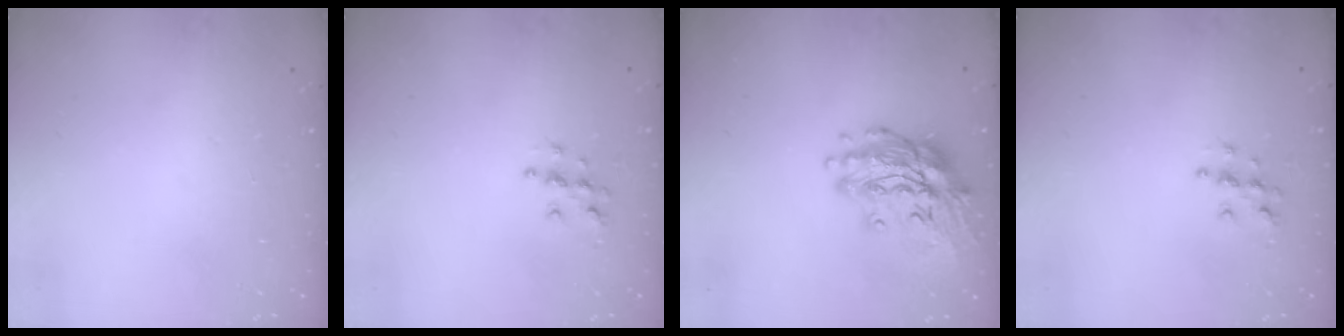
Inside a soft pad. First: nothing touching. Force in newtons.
{"total": 5.6, "press": 5.6, "slide": 0.2}
{"total": 16.9, "press": 16.6, "slide": 3.1}
{"total": 5.6, "press": 5.6, "slide": 0.2}